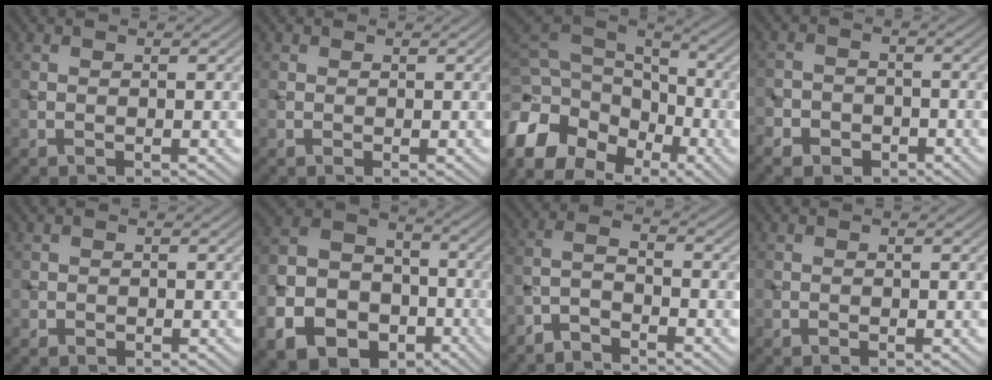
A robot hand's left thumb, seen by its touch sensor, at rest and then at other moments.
{"total": 0.7, "force": [0.2, 0.7, 0.1], "torque": [0.003, -0.002, 0.002]}
{"total": 16.7, "force": [-7.0, 11.7, 9.7], "torque": [-0.255, -0.014, -0.120]}
{"total": 4.9, "force": [-3.3, 3.2, 1.5], "torque": [-0.020, -0.003, -0.062]}
{"total": 1.0, "force": [-0.2, 1.0, 0.1], "torque": [0.005, -0.005, -0.008]}
{"total": 14.4, "force": [-6.6, 10.5, 7.2], "torque": [-0.187, -0.042, -0.122]}
{"total": 4.0, "force": [-3.5, 0.9, 1.8], "torque": [-0.039, 0.003, -0.081]}
{"total": 0.0}